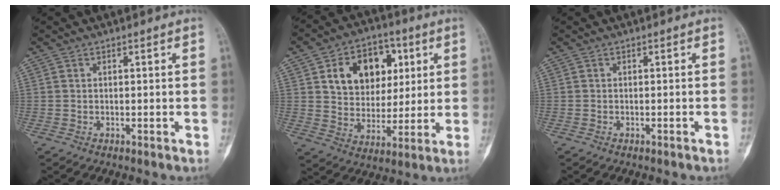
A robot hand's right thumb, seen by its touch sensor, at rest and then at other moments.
{"total": 15.1, "force": [5.0, 11.0, 9.1], "torque": [-0.095, -0.007, 0.084]}
{"total": 0.9, "force": [-0.7, -0.1, 0.5], "torque": [-0.018, 0.019, -0.001]}